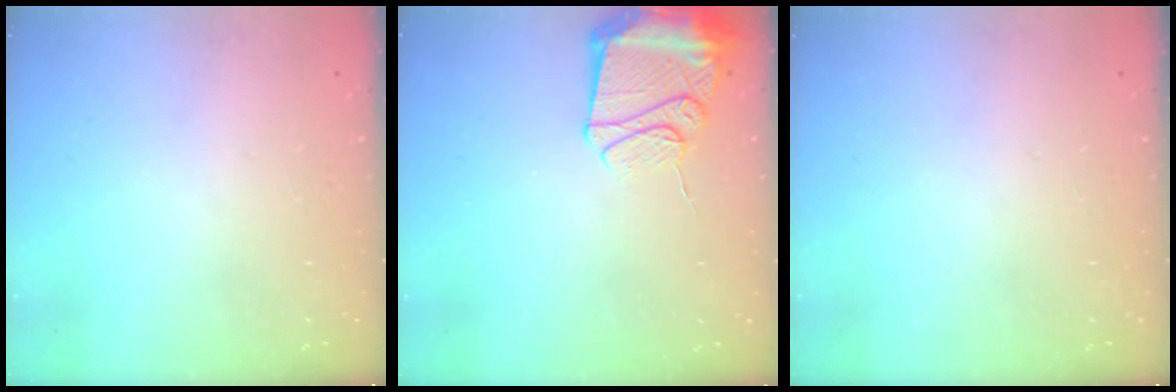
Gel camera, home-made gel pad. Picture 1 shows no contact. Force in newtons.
{"total": 12.8, "press": 12.8, "slide": 1.1}
{"total": 0.0}